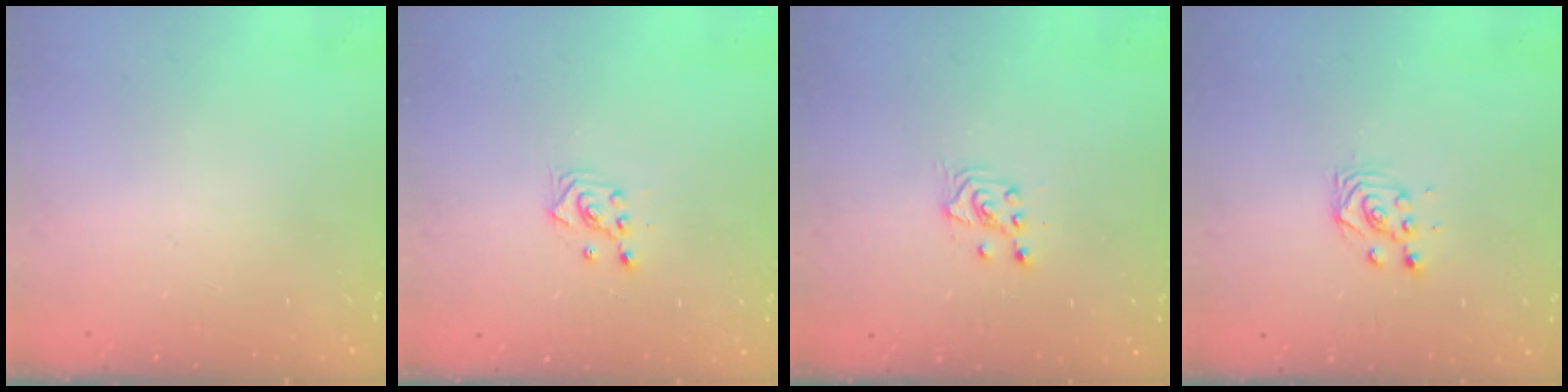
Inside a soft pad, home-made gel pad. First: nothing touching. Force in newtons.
{"total": 2.3, "press": 2.3, "slide": 0.3}
{"total": 2.5, "press": 2.4, "slide": 0.7}
{"total": 2.9, "press": 2.9, "slide": 0.4}